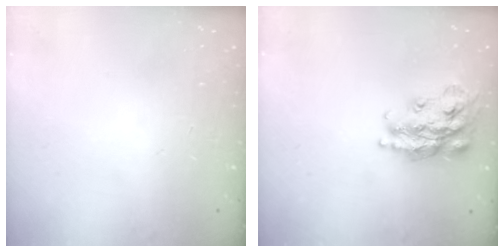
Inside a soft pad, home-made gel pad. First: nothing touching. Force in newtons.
{"total": 19.2, "press": 19.2, "slide": 1.3}